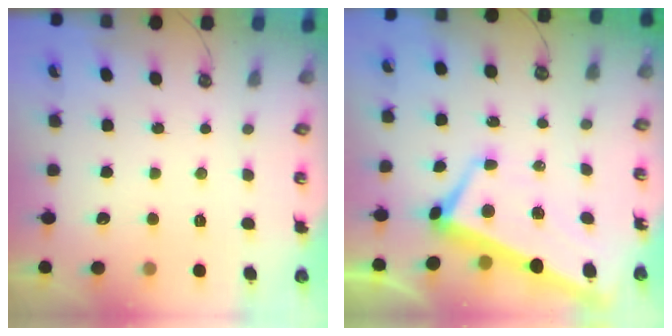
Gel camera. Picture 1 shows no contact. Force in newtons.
{"total": 1.8, "press": 1.2, "slide": 1.3}